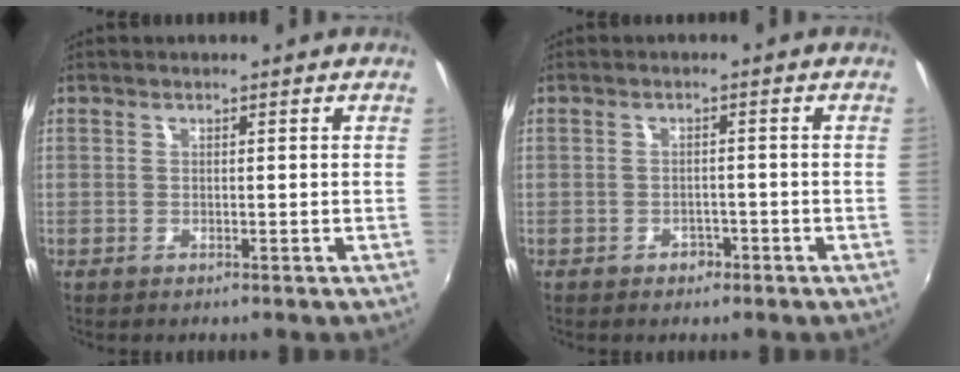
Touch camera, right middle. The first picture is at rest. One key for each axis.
{"total": 2.3, "fx": -1.4, "fy": 1.6, "fz": 0.6, "tx": -0.012, "ty": 0.000, "tz": -0.020}